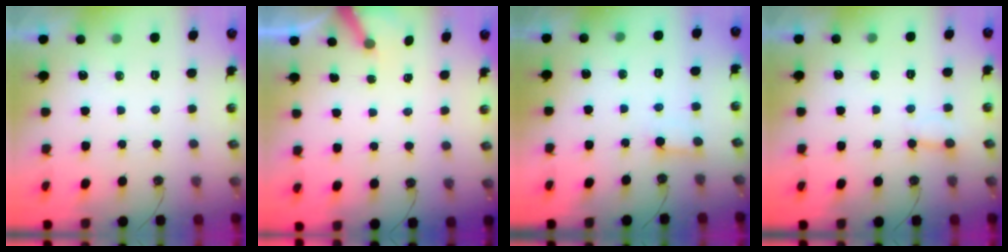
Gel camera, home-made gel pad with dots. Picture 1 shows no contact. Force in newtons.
{"total": 3.6, "press": 3.6, "slide": 0.2}
{"total": 3.1, "press": 3.1, "slide": 0.2}
{"total": 3.0, "press": 3.0, "slide": 0.3}